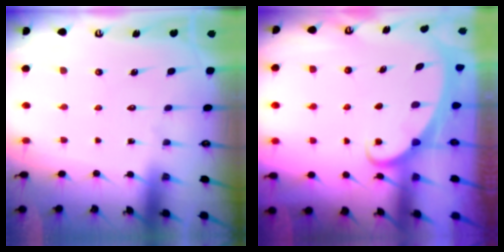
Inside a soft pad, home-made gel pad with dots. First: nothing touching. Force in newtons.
{"total": 1.9, "press": 1.9, "slide": 0.1}